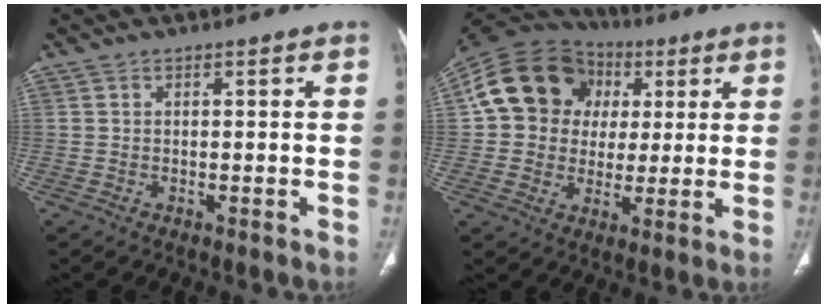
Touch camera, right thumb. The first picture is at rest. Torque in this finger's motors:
{"motor_torque": [1.20, 3.48, 1.20, -0.01, 0.14]}